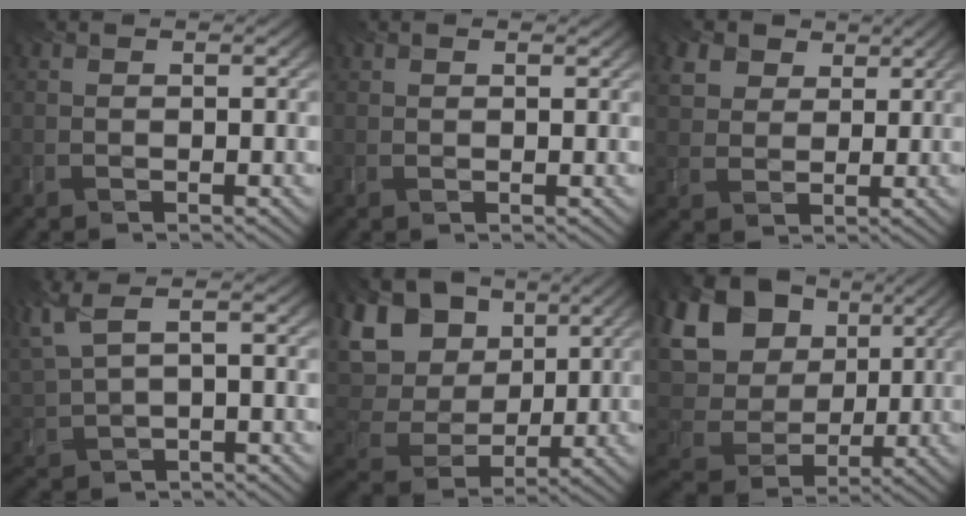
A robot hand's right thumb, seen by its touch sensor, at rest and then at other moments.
{"total": 1.0, "force": [0.8, 0.4, 0.4], "torque": [0.002, 0.008, 0.011]}
{"total": 3.4, "force": [2.0, 2.7, 0.1], "torque": [-0.023, -0.005, 0.062]}
{"total": 5.6, "force": [2.6, 2.3, 4.4], "torque": [-0.140, 0.009, 0.072]}
{"total": 12.5, "force": [5.2, 9.5, 6.4], "torque": [-0.180, 0.032, 0.111]}
{"total": 16.3, "force": [5.4, 13.5, 7.4], "torque": [-0.231, 0.036, 0.133]}